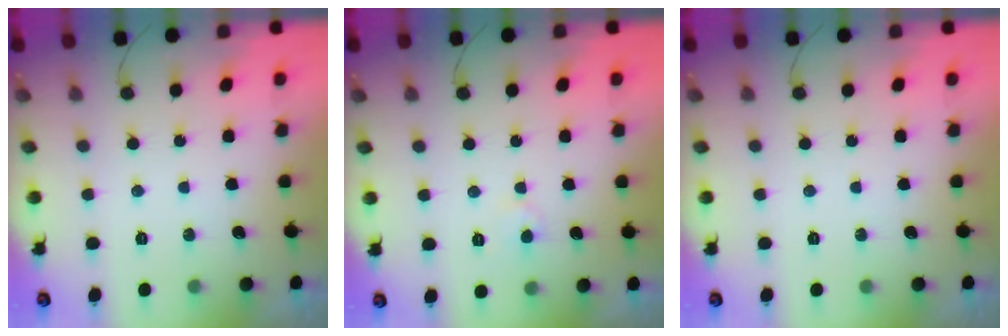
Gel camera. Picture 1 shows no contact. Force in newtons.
{"total": 3.7, "press": 3.7, "slide": 0.3}
{"total": 0.0}